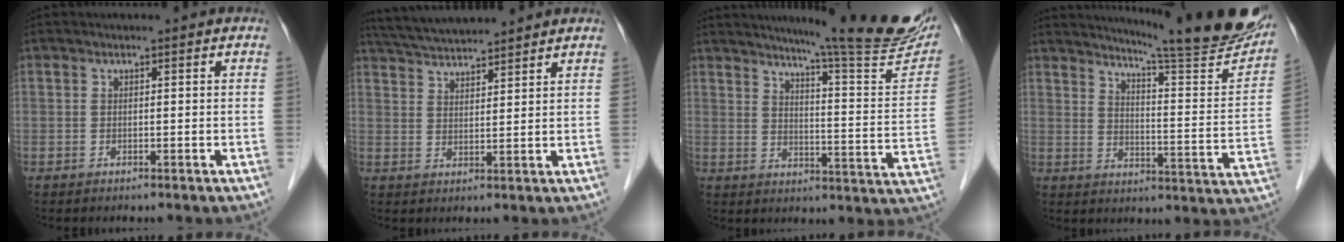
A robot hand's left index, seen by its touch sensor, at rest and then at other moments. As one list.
[{"total": 9.0, "force": [8.4, 0.4, 3.2], "torque": [-0.064, 0.028, 0.144]}, {"total": 20.6, "force": [17.8, -0.2, 10.4], "torque": [-0.140, -0.077, 0.218]}, {"total": 20.7, "force": [18.4, 0.5, 9.4], "torque": [-0.133, -0.085, 0.228]}]